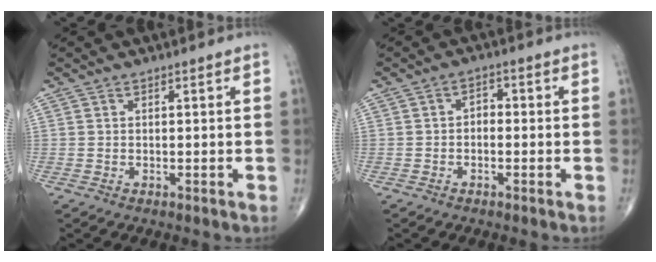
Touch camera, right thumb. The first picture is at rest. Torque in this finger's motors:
{"motor_torque": [-0.12, -0.47, 0.29, -0.02, 0.00]}